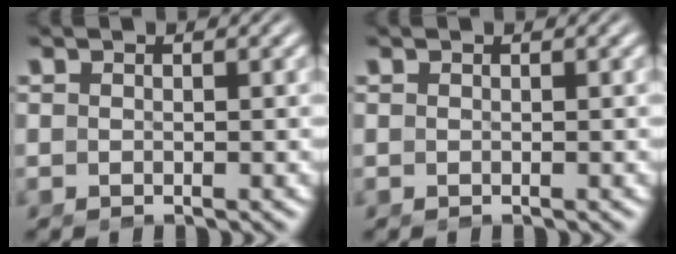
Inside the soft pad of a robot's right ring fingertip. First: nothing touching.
{"total": 0.0}